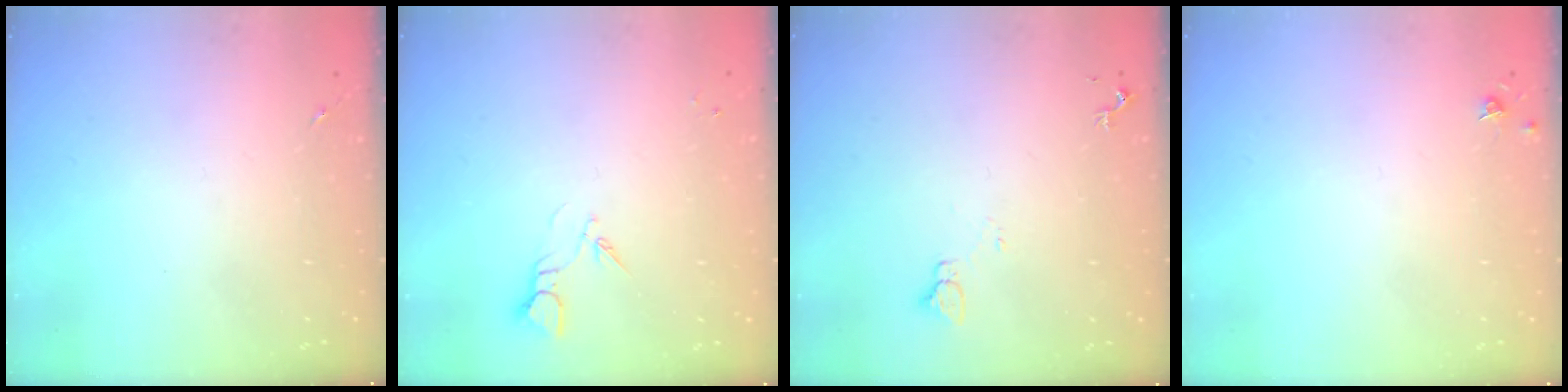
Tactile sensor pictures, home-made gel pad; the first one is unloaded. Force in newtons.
{"total": 3.0, "press": 3.0, "slide": 0.3}
{"total": 5.1, "press": 5.1, "slide": 0.5}
{"total": 3.3, "press": 3.3, "slide": 0.5}